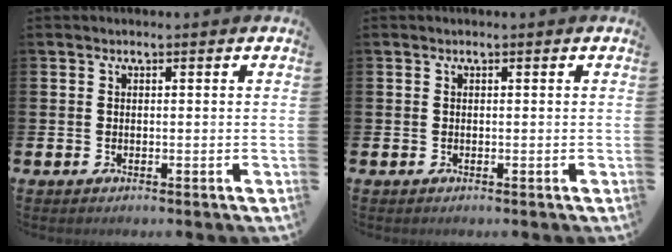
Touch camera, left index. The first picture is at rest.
{"total": 0.0}